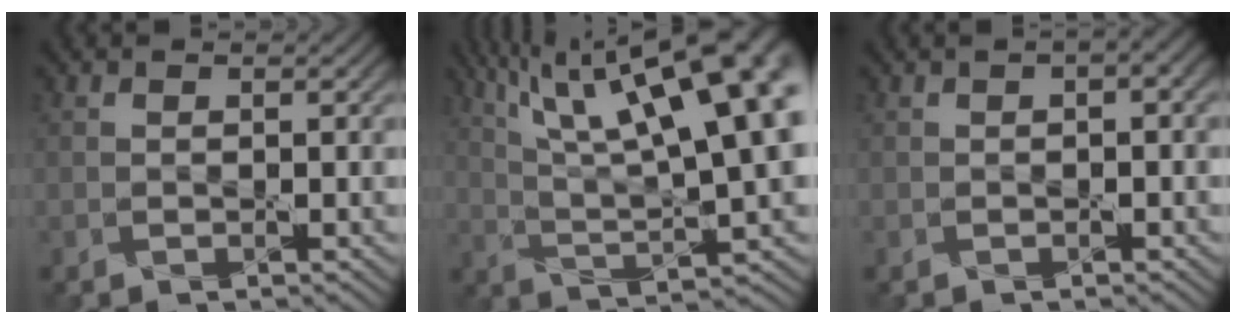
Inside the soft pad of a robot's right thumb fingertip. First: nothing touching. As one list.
[{"total": 20.6, "force": [9.3, 6.3, 17.2], "torque": [-0.269, 0.066, 0.145]}, {"total": 2.0, "force": [0.5, 0.6, 1.8], "torque": [-0.031, 0.007, 0.005]}]